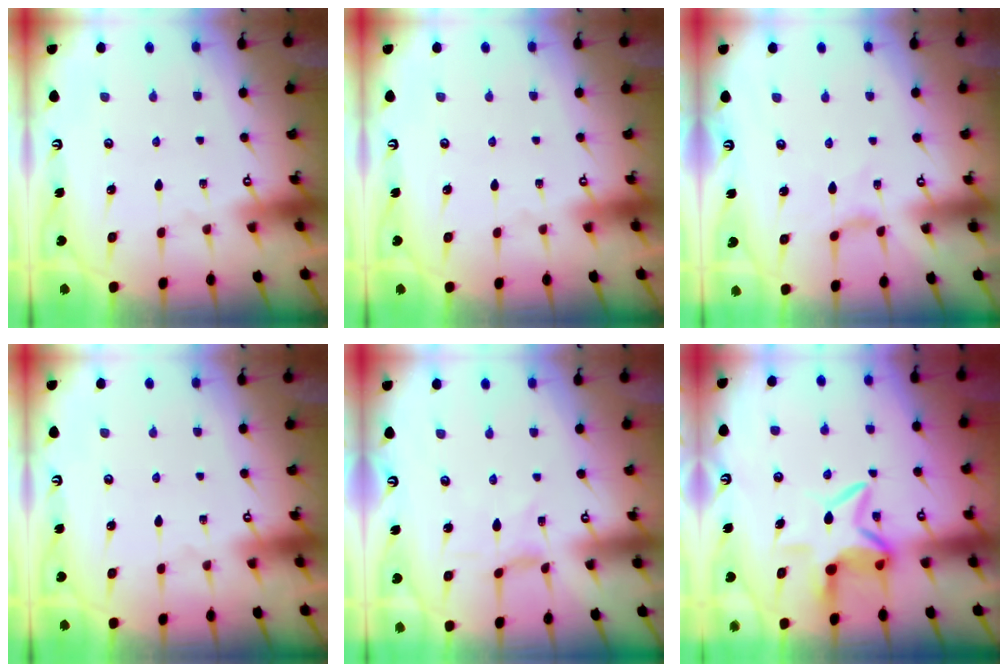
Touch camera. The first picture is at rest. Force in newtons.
{"total": 0.0}
{"total": 0.8, "press": 0.7, "slide": 0.4}
{"total": 0.0}
{"total": 0.6, "press": 0.6, "slide": 0.2}
{"total": 7.4, "press": 7.3, "slide": 0.7}